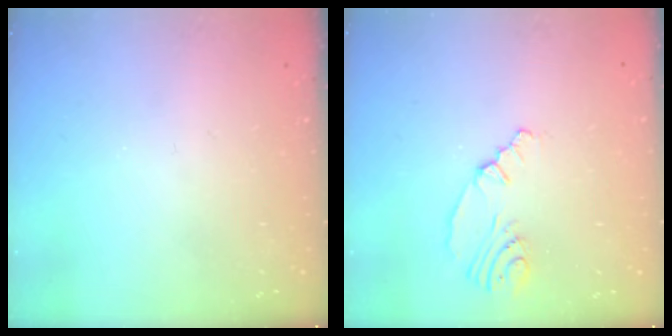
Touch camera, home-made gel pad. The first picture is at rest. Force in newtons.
{"total": 5.6, "press": 2.6, "slide": 4.9}